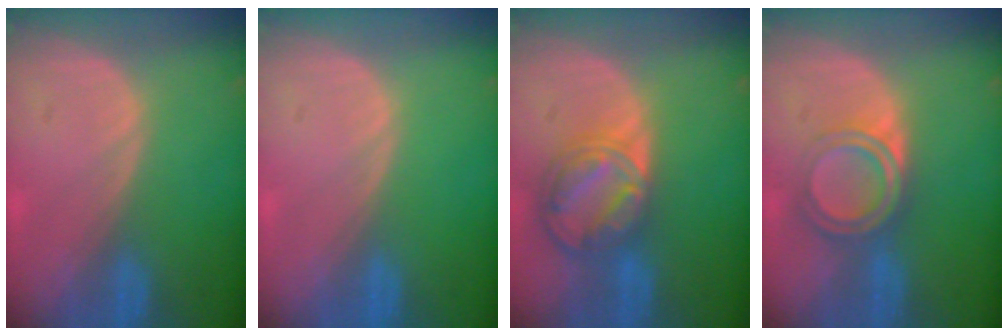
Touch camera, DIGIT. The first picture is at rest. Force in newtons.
{"total": 0.0}
{"total": 8.7, "press": 7.4, "slide": 4.6}
{"total": 5.8, "press": 5.0, "slide": 2.8}